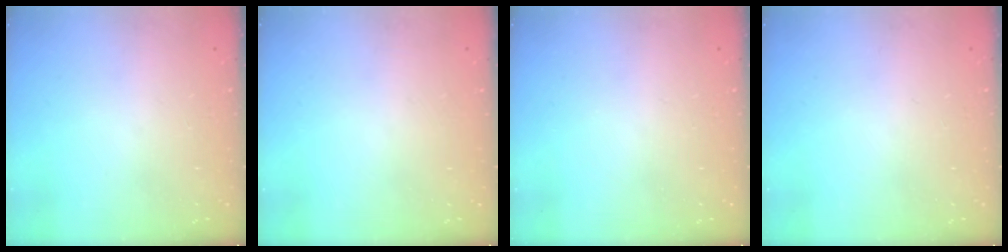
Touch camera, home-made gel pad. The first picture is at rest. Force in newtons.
{"total": 0.0}
{"total": 0.0}
{"total": 0.0}